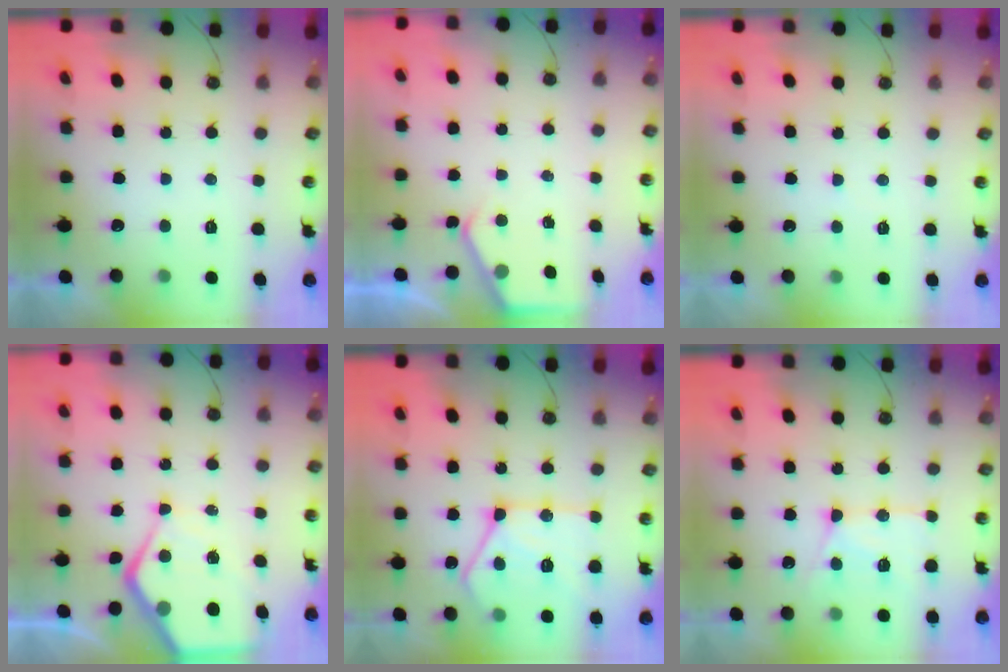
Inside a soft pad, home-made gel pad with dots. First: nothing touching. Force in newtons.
{"total": 2.2, "press": 2.2, "slide": 0.3}
{"total": 2.8, "press": 2.8, "slide": 0.4}
{"total": 10.5, "press": 10.5, "slide": 1.1}
{"total": 19.4, "press": 19.2, "slide": 2.2}
{"total": 14.7, "press": 14.6, "slide": 1.5}